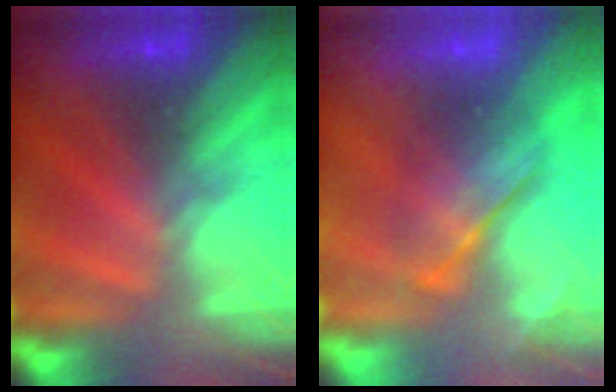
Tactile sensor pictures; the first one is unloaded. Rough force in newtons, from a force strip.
{"total": 3.7}